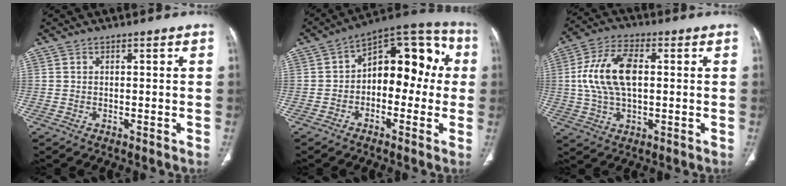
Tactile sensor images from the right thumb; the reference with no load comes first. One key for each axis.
{"total": 15.2, "fx": 0.7, "fy": 9.3, "fz": 12.1, "tx": -0.108, "ty": 0.053, "tz": -0.007}
{"total": 12.9, "fx": 1.3, "fy": 6.9, "fz": 10.9, "tx": -0.218, "ty": 0.015, "tz": 0.024}